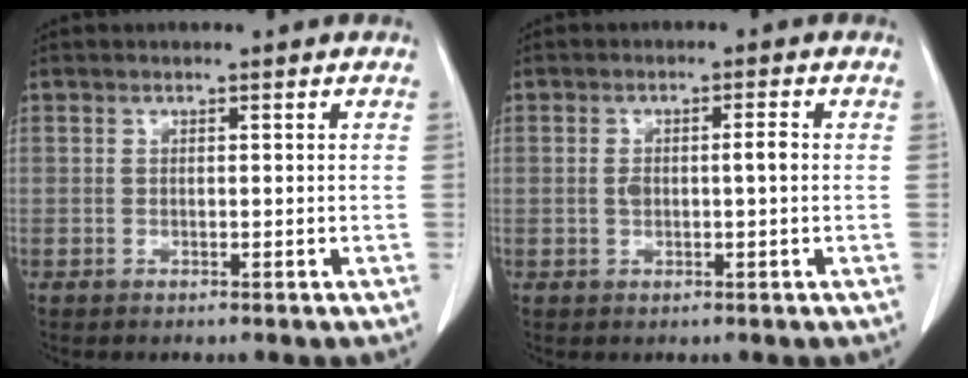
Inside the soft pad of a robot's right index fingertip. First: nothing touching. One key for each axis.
{"total": 3.0, "fx": 0.1, "fy": 0.8, "fz": 2.9, "tx": -0.054, "ty": 0.010, "tz": 0.008}